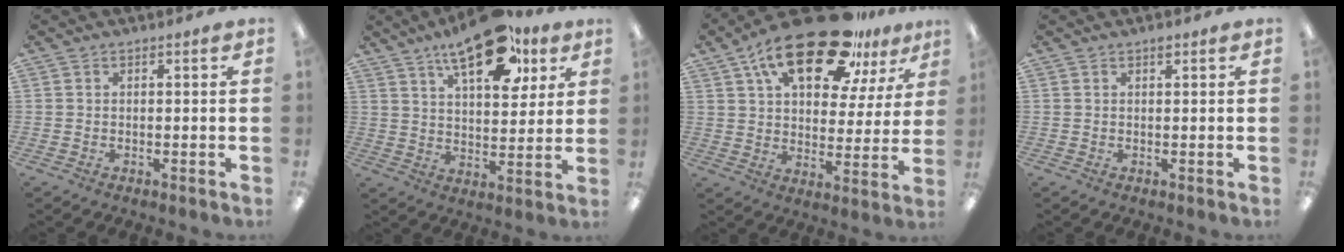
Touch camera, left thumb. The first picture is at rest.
{"total": 18.2, "force": [11.4, 8.2, 11.5], "torque": [-0.169, -0.050, 0.188]}
{"total": 23.2, "force": [15.1, 9.8, 14.7], "torque": [-0.248, -0.075, 0.256]}
{"total": 1.0, "force": [0.7, 0.5, 0.6], "torque": [-0.005, -0.001, 0.011]}